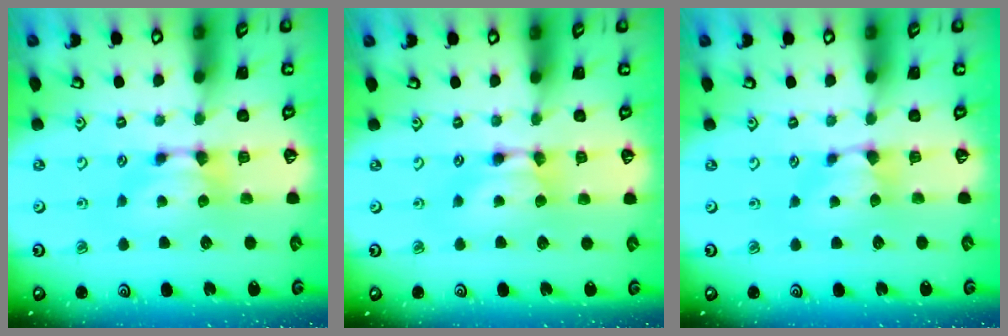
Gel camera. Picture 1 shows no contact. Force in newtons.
{"total": 1.7, "press": 1.7, "slide": 0.2}
{"total": 0.9, "press": 0.4, "slide": 0.8}